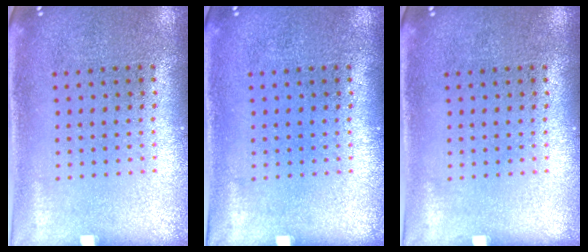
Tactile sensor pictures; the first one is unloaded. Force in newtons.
{"total": 0.0}
{"total": 0.0}